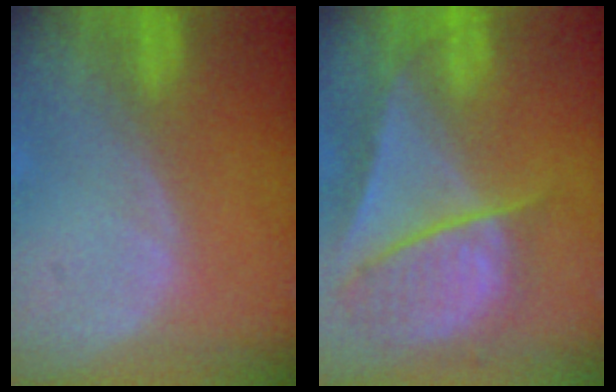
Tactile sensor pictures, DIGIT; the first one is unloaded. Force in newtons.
{"total": 9.6, "press": 8.2, "slide": 5.0}